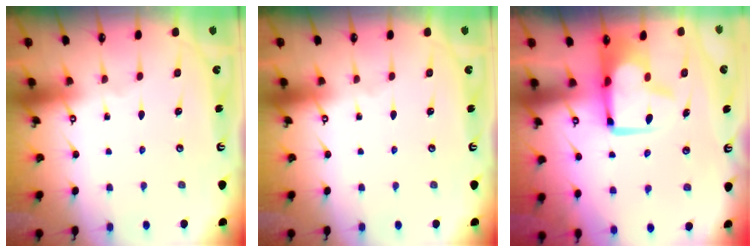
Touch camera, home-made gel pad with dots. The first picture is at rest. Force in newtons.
{"total": 0.0}
{"total": 4.4, "press": 4.1, "slide": 1.6}